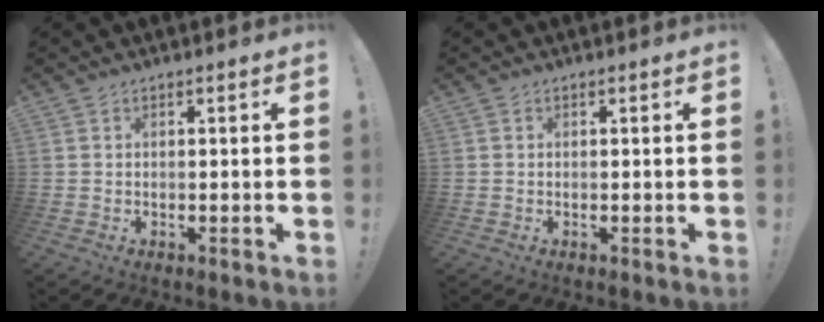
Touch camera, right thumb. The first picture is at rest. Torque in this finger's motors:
{"motor_torque": [-0.17, -0.10, -0.11, 0.05, -0.03]}